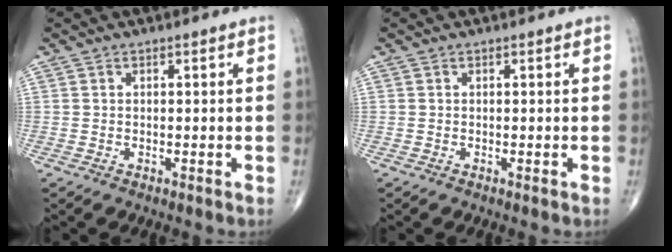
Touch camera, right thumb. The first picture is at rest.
{"total": 0.0}